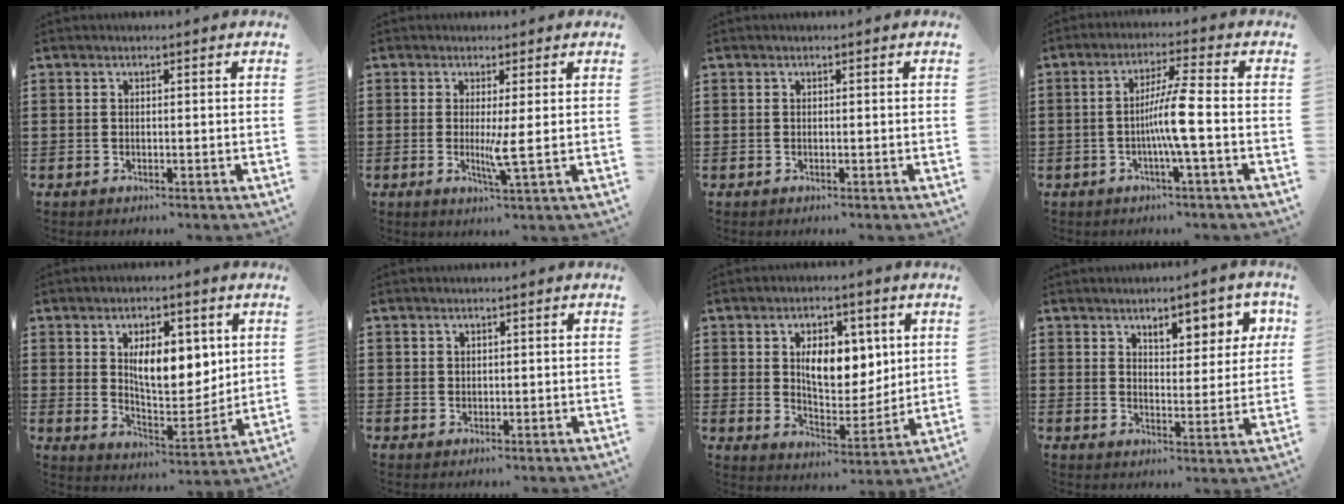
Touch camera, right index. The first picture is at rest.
{"total": 4.0, "force": [-0.3, -0.3, 3.9], "torque": [-0.062, -0.015, -0.010]}
{"total": 0.0}
{"total": 6.8, "force": [-1.4, -0.5, 6.6], "torque": [-0.124, -0.008, -0.033]}
{"total": 9.5, "force": [3.5, 4.7, 7.4], "torque": [-0.117, -0.008, 0.056]}
{"total": 1.0, "force": [0.7, 0.7, 0.2], "torque": [-0.004, 0.001, 0.013]}
{"total": 8.9, "force": [2.9, 5.3, 6.6], "torque": [-0.106, 0.000, 0.045]}
{"total": 5.8, "force": [3.7, 2.7, 3.6], "torque": [-0.050, -0.009, 0.056]}